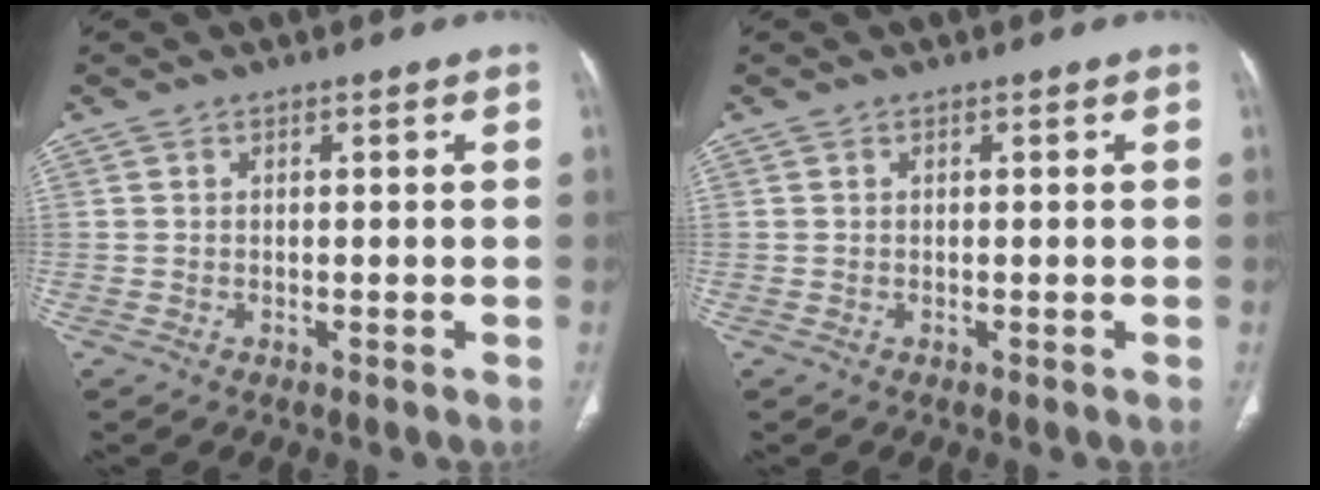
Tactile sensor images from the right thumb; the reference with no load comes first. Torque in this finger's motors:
{"motor_torque": [0.01, 0.01, -0.13, 0.13, 0.03]}